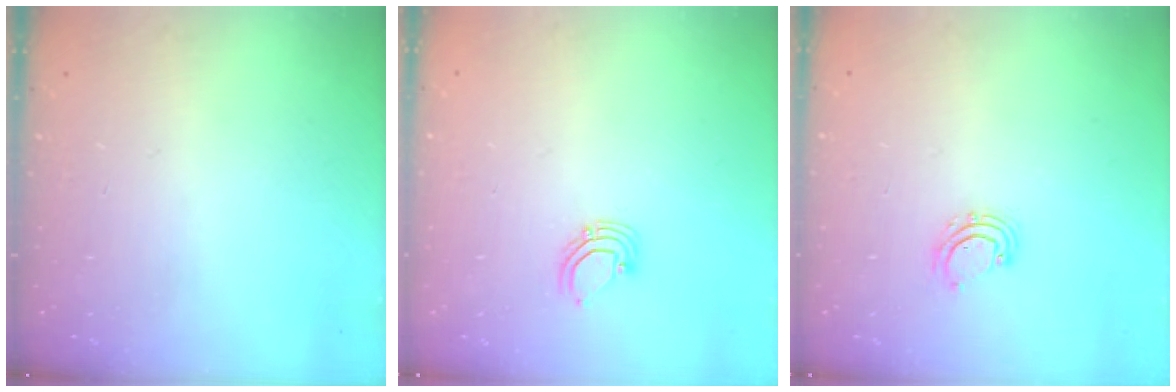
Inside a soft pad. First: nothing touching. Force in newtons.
{"total": 3.4, "press": 3.4, "slide": 0.3}
{"total": 3.9, "press": 3.9, "slide": 0.2}